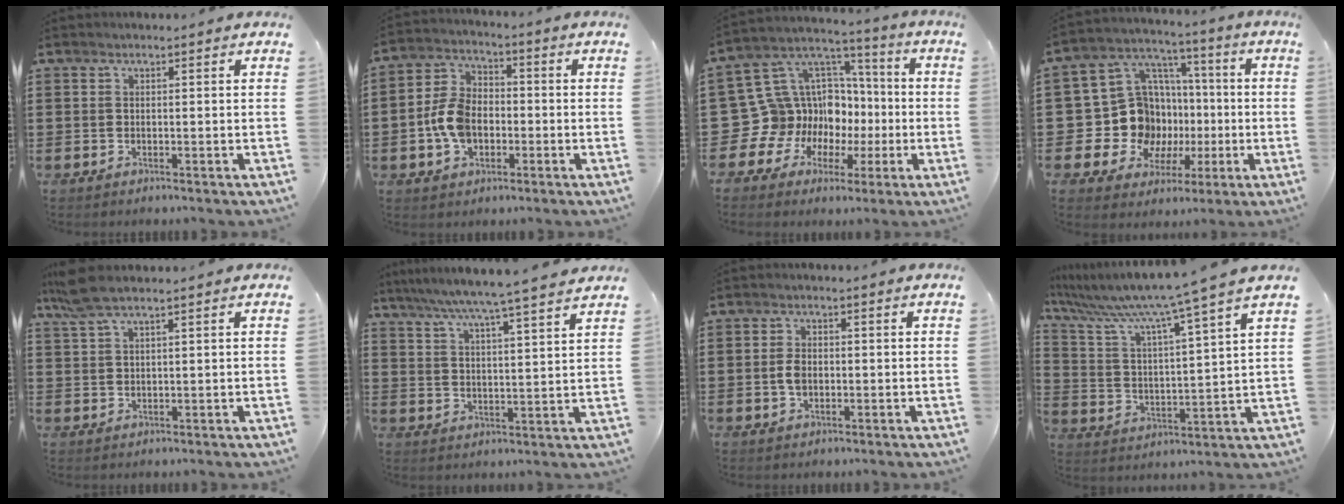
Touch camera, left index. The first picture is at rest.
{"total": 8.1, "force": [-1.8, 5.6, 5.6], "torque": [-0.134, 0.008, -0.038]}
{"total": 14.5, "force": [-2.9, 13.6, 4.1], "torque": [-0.133, -0.023, -0.017]}
{"total": 13.5, "force": [-1.9, 12.4, 4.9], "torque": [-0.133, -0.008, -0.017]}
{"total": 4.8, "force": [3.2, 0.7, 3.6], "torque": [-0.084, 0.002, 0.057]}
{"total": 6.2, "force": [5.4, -1.1, 2.8], "torque": [-0.073, -0.036, 0.089]}
{"total": 2.8, "force": [-0.2, 1.6, 2.3], "torque": [-0.053, 0.001, -0.005]}
{"total": 7.9, "force": [6.8, -1.0, 3.9], "torque": [-0.109, -0.057, 0.103]}